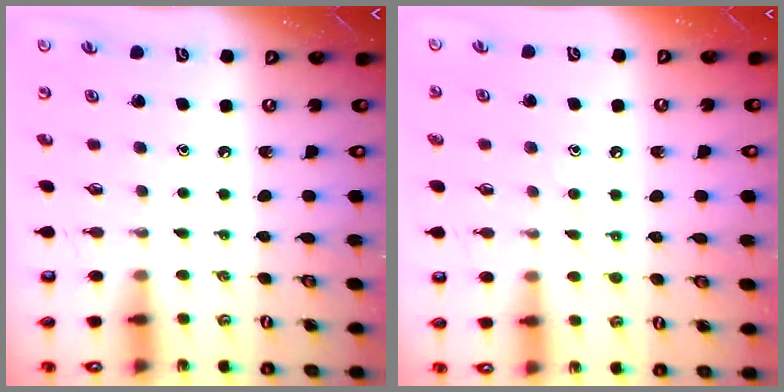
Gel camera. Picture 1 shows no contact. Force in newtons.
{"total": 6.4, "press": 6.4, "slide": 0.3}